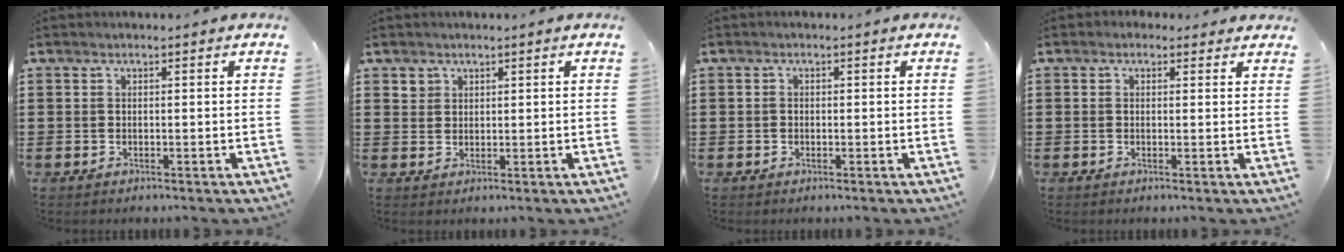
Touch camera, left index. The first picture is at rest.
{"total": 1.5, "force": [1.1, 1.0, 0.1], "torque": [-0.005, 0.002, 0.023]}
{"total": 0.6, "force": [-0.2, 0.5, 0.3], "torque": [-0.007, 0.001, -0.005]}
{"total": 1.1, "force": [0.6, 0.8, 0.4], "torque": [-0.011, 0.005, 0.011]}